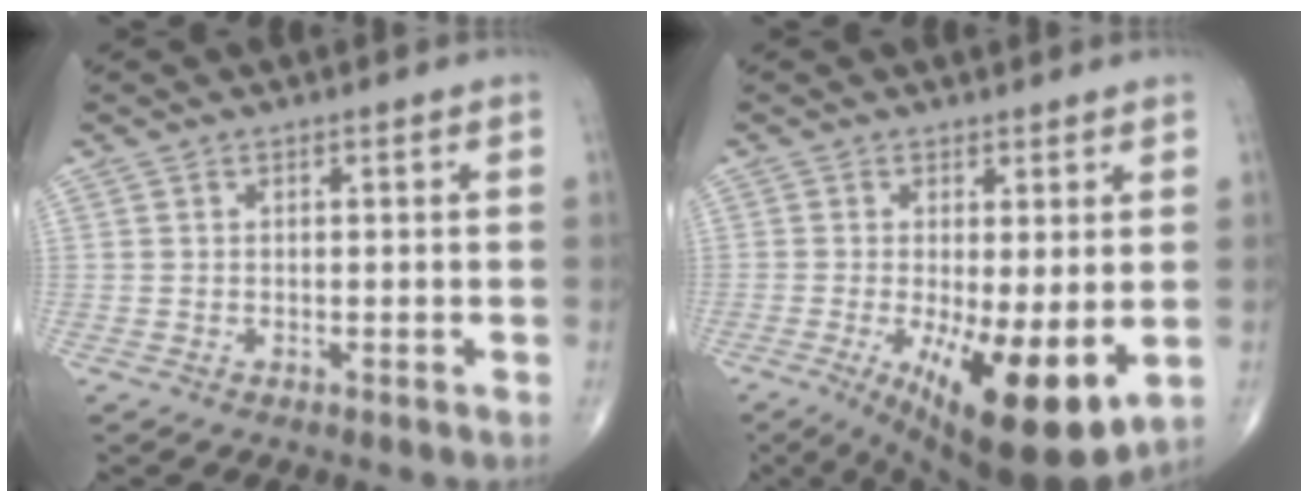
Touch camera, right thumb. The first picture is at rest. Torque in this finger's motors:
{"motor_torque": [2.24, 2.18, 0.61, -0.71, 0.49]}